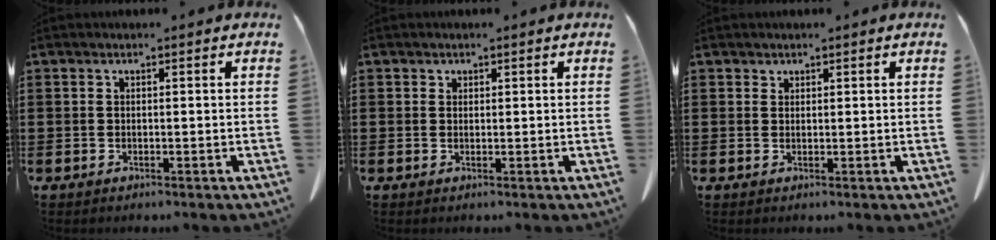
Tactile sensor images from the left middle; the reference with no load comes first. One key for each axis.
{"total": 0.8, "fx": 0.6, "fy": 0.5, "fz": 0.0, "tx": -0.003, "ty": 0.000, "tz": 0.012}
{"total": 0.9, "fx": 0.8, "fy": 0.4, "fz": 0.0, "tx": -0.004, "ty": -0.002, "tz": 0.017}